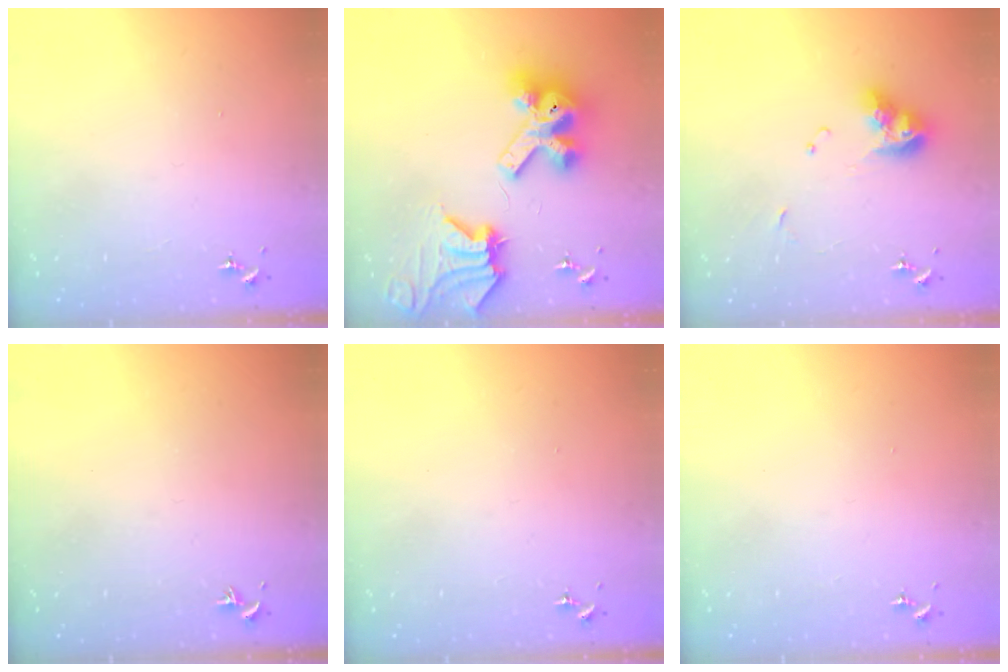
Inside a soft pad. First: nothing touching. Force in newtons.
{"total": 15.6, "press": 15.4, "slide": 2.0}
{"total": 12.1, "press": 12.0, "slide": 1.3}
{"total": 0.0}
{"total": 1.3, "press": 0.9, "slide": 0.9}
{"total": 0.0}